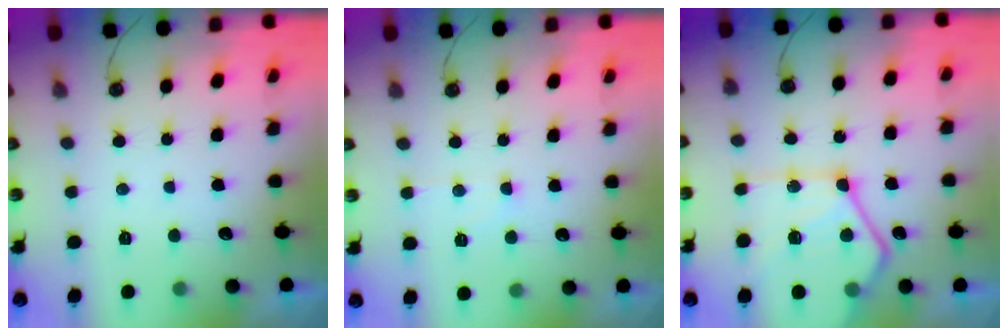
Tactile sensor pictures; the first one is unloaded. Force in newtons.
{"total": 4.5, "press": 4.4, "slide": 0.8}
{"total": 20.4, "press": 20.3, "slide": 2.2}